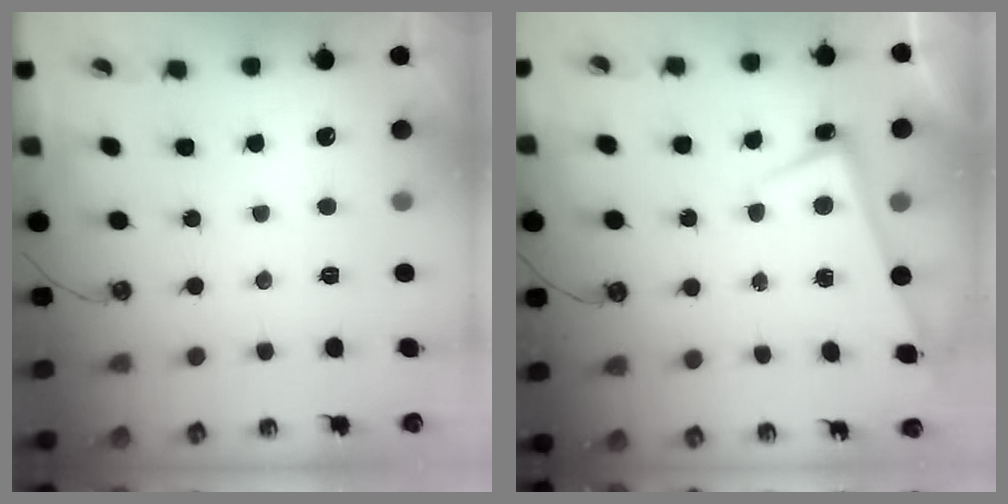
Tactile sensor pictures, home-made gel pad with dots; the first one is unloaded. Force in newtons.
{"total": 2.7, "press": 2.5, "slide": 1.0}